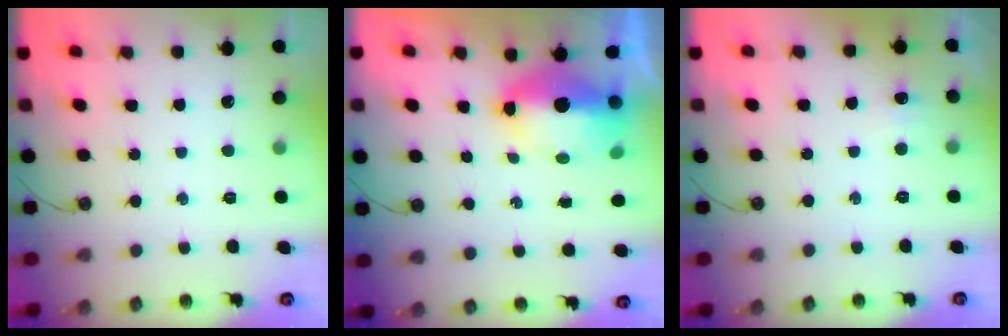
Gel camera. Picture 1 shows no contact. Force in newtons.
{"total": 9.1, "press": 9.0, "slide": 1.3}
{"total": 4.7, "press": 4.5, "slide": 1.0}